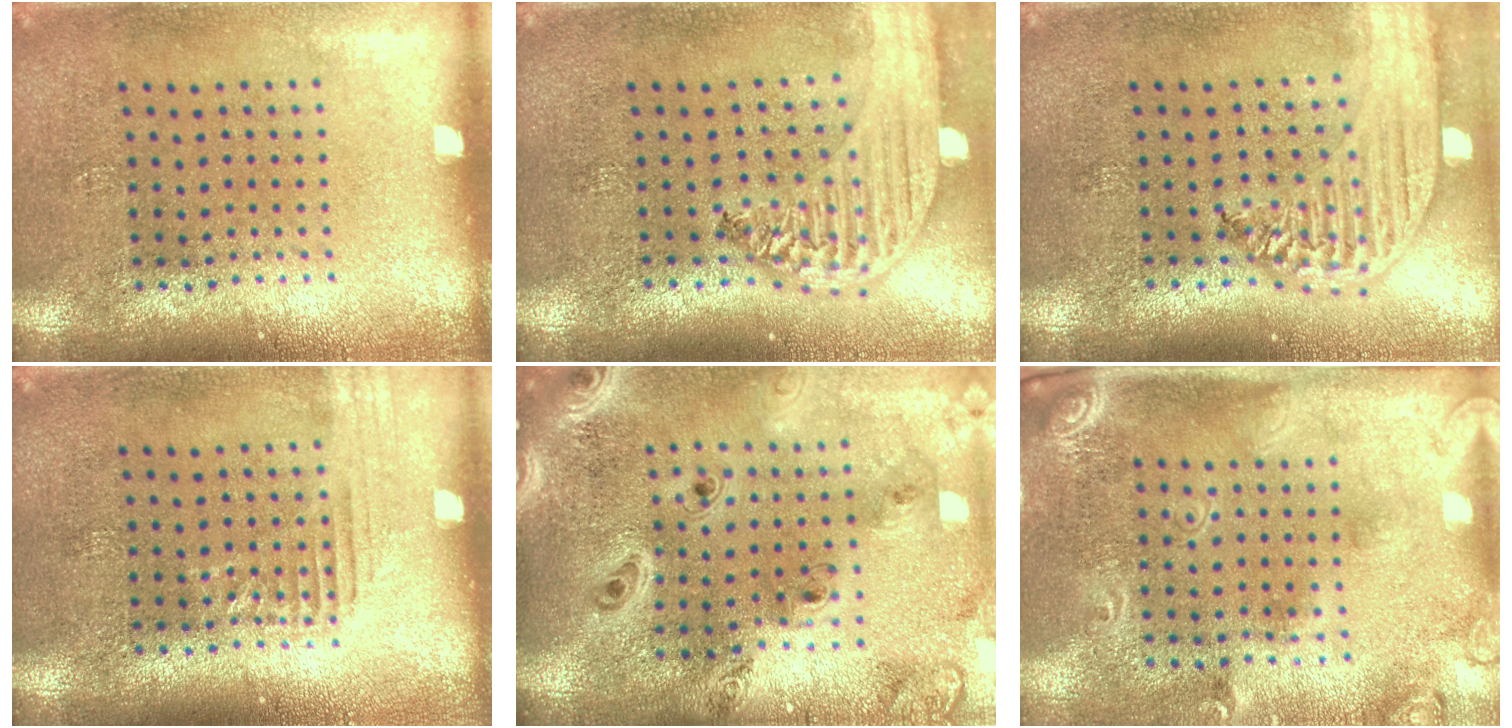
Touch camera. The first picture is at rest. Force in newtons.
{"total": 3.0, "press": 2.4, "slide": 1.9}
{"total": 2.7, "press": 2.2, "slide": 1.5}
{"total": 1.3, "press": 1.3, "slide": 0.2}
{"total": 2.9, "press": 2.4, "slide": 1.6}
{"total": 2.5, "press": 1.7, "slide": 1.8}